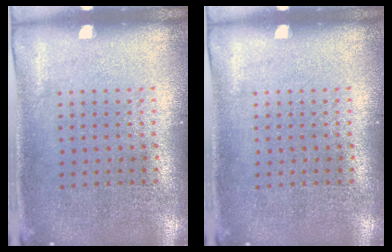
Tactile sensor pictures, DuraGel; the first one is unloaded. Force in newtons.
{"total": 0.0}